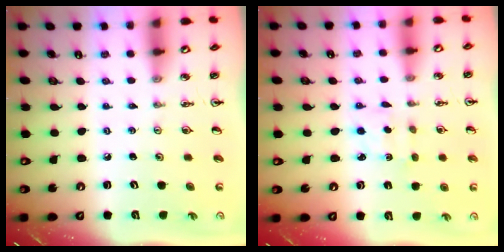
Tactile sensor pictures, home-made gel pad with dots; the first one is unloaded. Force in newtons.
{"total": 2.0, "press": 1.9, "slide": 0.7}